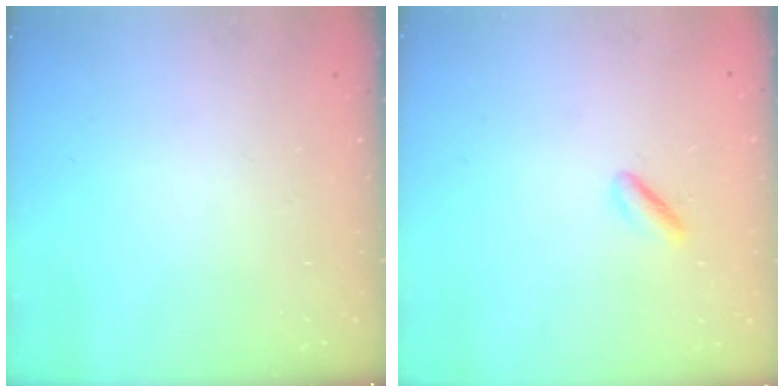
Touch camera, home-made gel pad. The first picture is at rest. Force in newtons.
{"total": 1.6, "press": 1.2, "slide": 0.9}